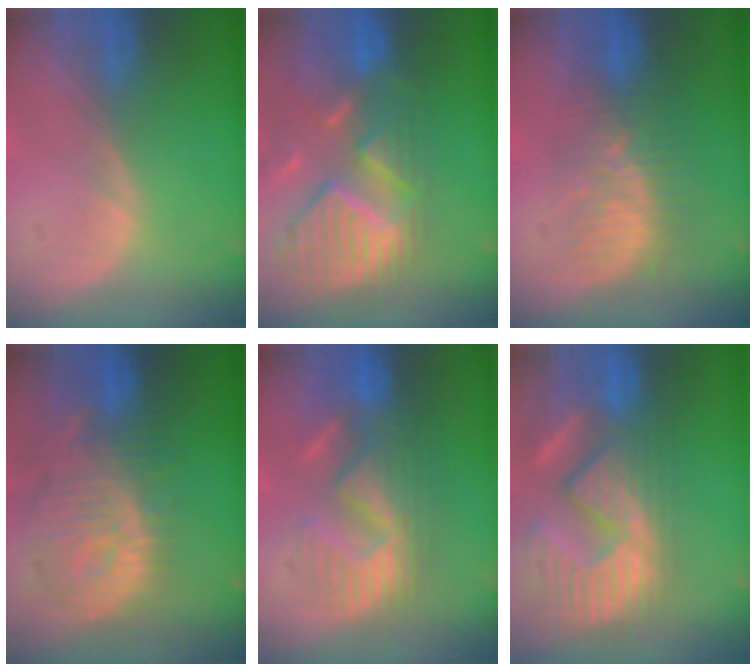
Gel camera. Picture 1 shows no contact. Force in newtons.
{"total": 12.0, "press": 10.5, "slide": 5.9}
{"total": 8.3, "press": 7.8, "slide": 2.8}
{"total": 12.3, "press": 11.1, "slide": 5.2}
{"total": 9.6, "press": 9.4, "slide": 2.2}
{"total": 14.0, "press": 12.2, "slide": 6.7}